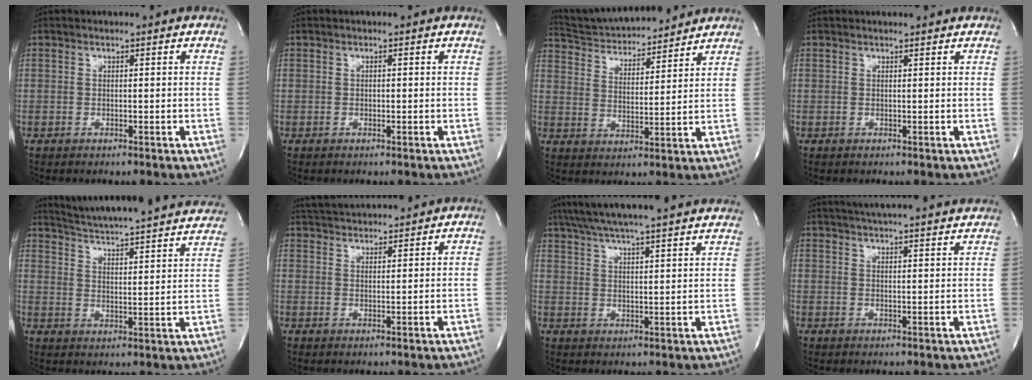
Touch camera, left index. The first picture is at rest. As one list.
[{"total": 0.6, "force": [-0.6, 0.1, 0.0], "torque": [-0.001, -0.006, -0.010]}, {"total": 14.6, "force": [13.9, 2.3, 4.1], "torque": [-0.070, 0.019, 0.224]}, {"total": 1.7, "force": [1.7, 0.1, 0.2], "torque": [-0.010, 0.001, 0.015]}, {"total": 28.7, "force": [26.7, 2.4, 10.2], "torque": [-0.166, -0.059, 0.335]}, {"total": 9.9, "force": [9.5, 1.1, 2.6], "torque": [-0.055, 0.023, 0.144]}, {"total": 26.0, "force": [23.2, 1.4, 11.6], "torque": [-0.200, 0.012, 0.309]}, {"total": 18.4, "force": [16.9, 1.4, 7.1], "torque": [-0.117, 0.012, 0.219]}]